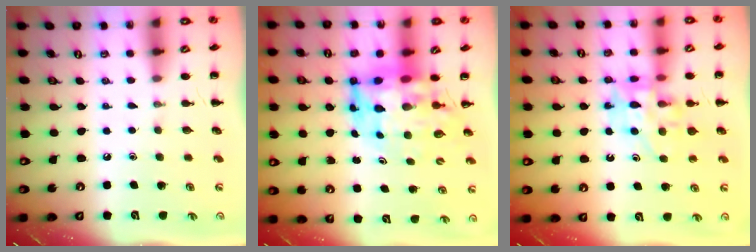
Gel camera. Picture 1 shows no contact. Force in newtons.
{"total": 8.6, "press": 8.1, "slide": 2.7}
{"total": 11.5, "press": 11.0, "slide": 3.4}